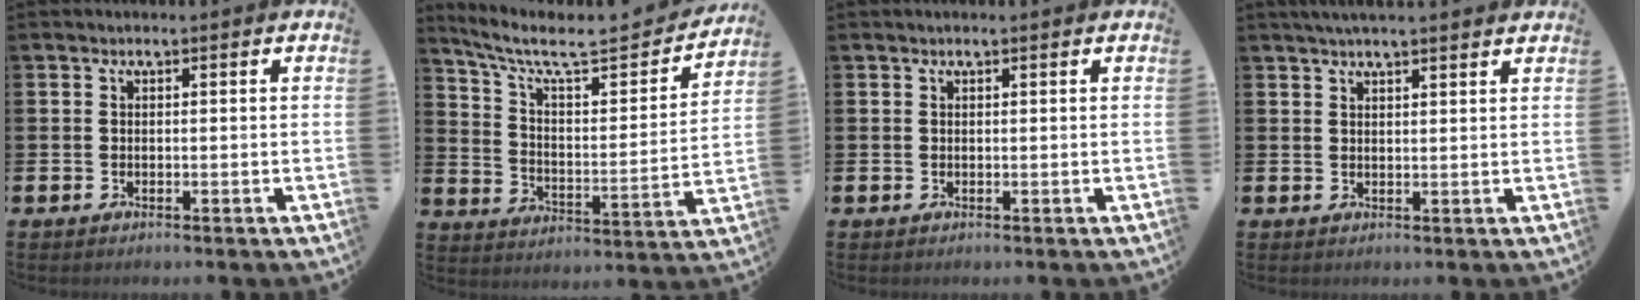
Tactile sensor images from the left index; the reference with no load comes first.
{"total": 7.4, "force": [6.1, 1.9, 3.7], "torque": [-0.097, -0.049, 0.097]}
{"total": 0.0}
{"total": 2.9, "force": [2.8, -0.1, 1.0], "torque": [-0.019, -0.006, 0.049]}